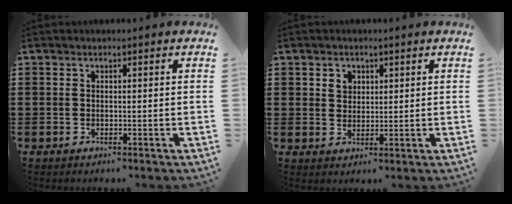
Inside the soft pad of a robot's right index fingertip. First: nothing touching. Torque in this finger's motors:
{"motor_torque": [0.00, 0.00, 0.02, 0.02]}